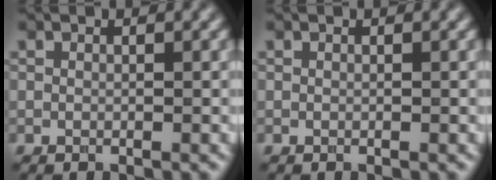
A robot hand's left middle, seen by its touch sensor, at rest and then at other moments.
{"total": 0.0}